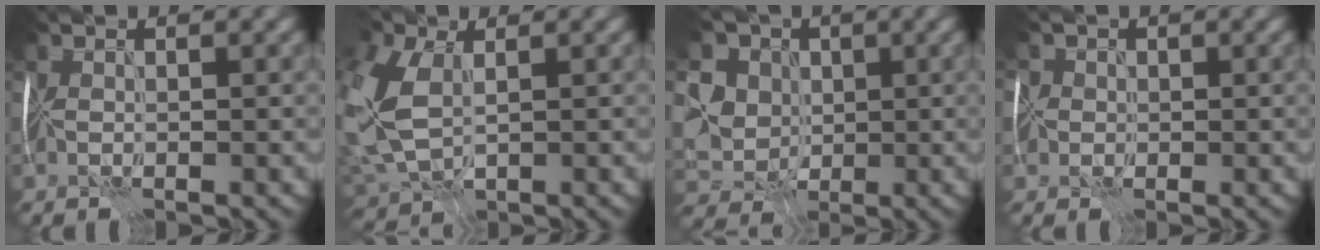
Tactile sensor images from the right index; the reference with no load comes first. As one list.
[{"total": 9.5, "force": [0.2, 5.9, 7.4], "torque": [-0.213, -0.002, 0.005]}, {"total": 8.0, "force": [1.4, 6.7, 4.1], "torque": [-0.082, 0.018, 0.005]}, {"total": 3.2, "force": [0.0, 3.0, 1.0], "torque": [-0.018, 0.014, -0.020]}]